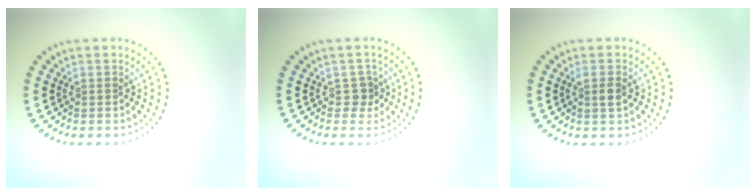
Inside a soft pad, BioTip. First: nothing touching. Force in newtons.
{"total": 1.3, "press": 1.0, "slide": 0.8}
{"total": 1.2, "press": 1.0, "slide": 0.5}